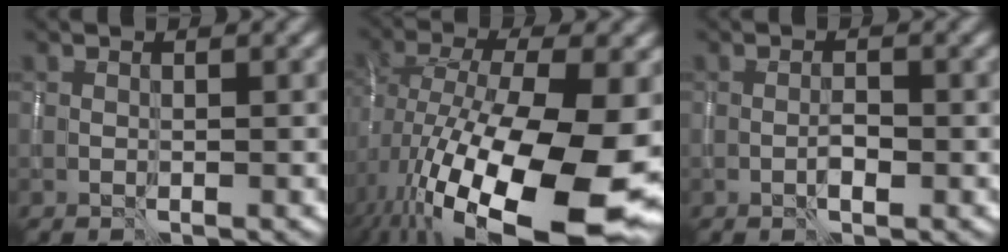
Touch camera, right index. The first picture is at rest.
{"total": 18.0, "force": [-5.7, 7.3, 15.4], "torque": [-0.270, -0.026, -0.082]}
{"total": 1.2, "force": [-0.7, 0.4, 0.9], "torque": [-0.017, 0.001, -0.013]}